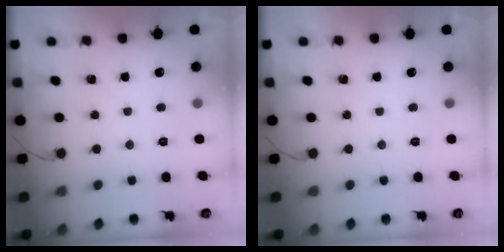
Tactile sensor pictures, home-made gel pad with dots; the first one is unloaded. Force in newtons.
{"total": 0.0}